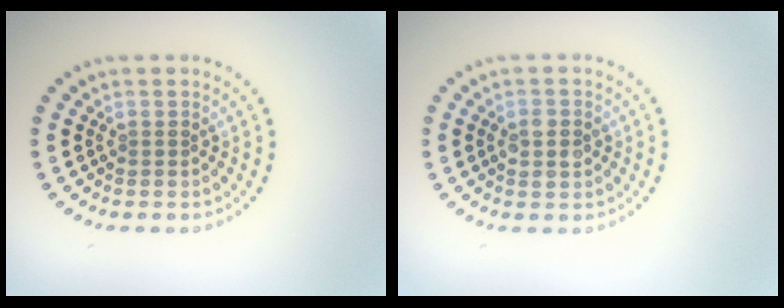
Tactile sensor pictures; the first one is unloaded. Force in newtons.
{"total": 2.4, "press": 2.4, "slide": 0.1}